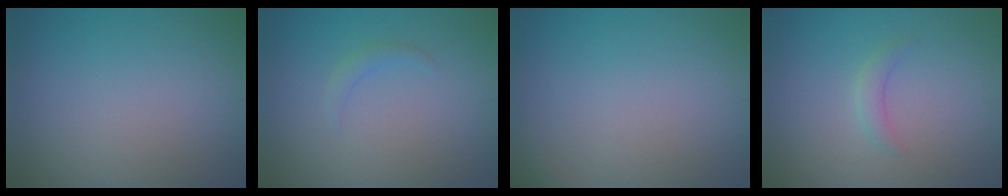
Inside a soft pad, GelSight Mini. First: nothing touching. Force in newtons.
{"total": 0.9, "press": 0.9, "slide": 0.0}
{"total": 0.6, "press": 0.6, "slide": 0.1}
{"total": 1.2, "press": 1.2, "slide": 0.2}